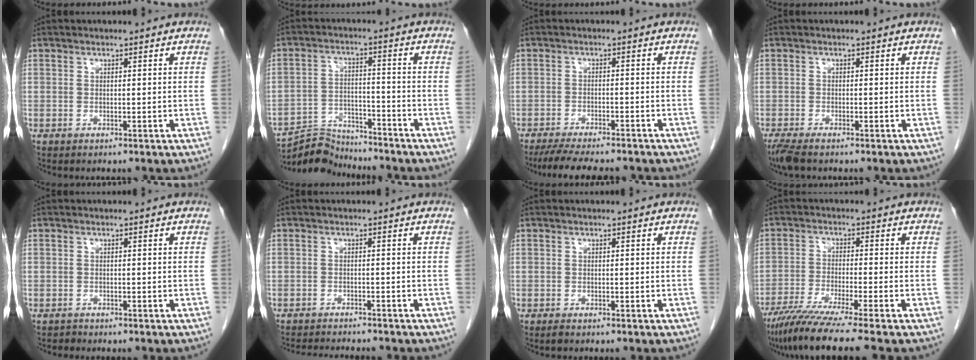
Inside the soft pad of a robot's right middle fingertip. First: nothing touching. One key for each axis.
{"total": 7.7, "fx": -7.6, "fy": 1.2, "fz": -0.5, "tx": 0.005, "ty": 0.006, "tz": -0.135}
{"total": 10.7, "fx": -9.4, "fy": 1.8, "fz": 4.8, "tx": -0.074, "ty": -0.014, "tz": -0.135}
{"total": 3.4, "fx": -2.7, "fy": 0.7, "fz": 2.0, "tx": -0.042, "ty": -0.012, "tz": -0.047}
{"total": 0.5, "fx": -0.5, "fy": 0.1, "fz": -0.2, "tx": -0.003, "ty": -0.002, "tz": -0.011}
{"total": 7.7, "fx": -7.3, "fy": 0.9, "fz": 2.4, "tx": -0.037, "ty": -0.010, "tz": -0.105}
{"total": 0.7, "fx": -0.5, "fy": 0.2, "fz": 0.4, "tx": -0.012, "ty": -0.003, "tz": -0.007}
{"total": 10.2, "fx": -8.1, "fy": -1.6, "fz": 5.9, "tx": -0.089, "ty": -0.037, "tz": -0.132}